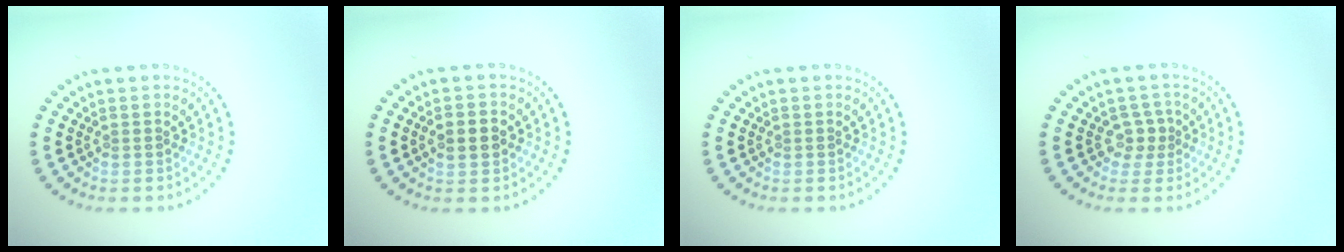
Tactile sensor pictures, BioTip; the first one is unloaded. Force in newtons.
{"total": 2.8, "press": 2.8, "slide": 0.2}
{"total": 0.0}
{"total": 1.8, "press": 1.3, "slide": 1.2}